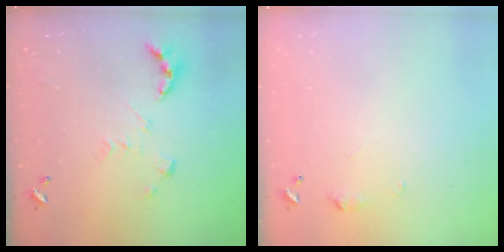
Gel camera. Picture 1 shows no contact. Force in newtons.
{"total": 5.0, "press": 4.9, "slide": 0.8}